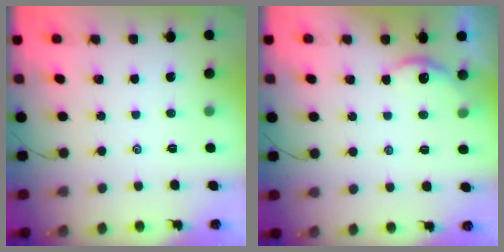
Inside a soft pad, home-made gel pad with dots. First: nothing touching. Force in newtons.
{"total": 3.3, "press": 3.3, "slide": 0.5}